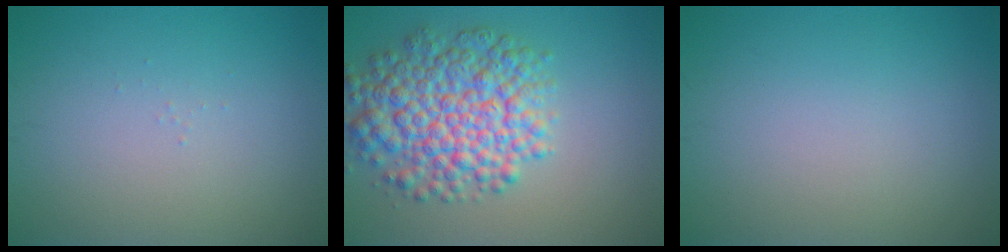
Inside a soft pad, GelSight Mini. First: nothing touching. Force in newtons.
{"total": 8.0, "press": 8.0, "slide": 0.2}
{"total": 0.0}